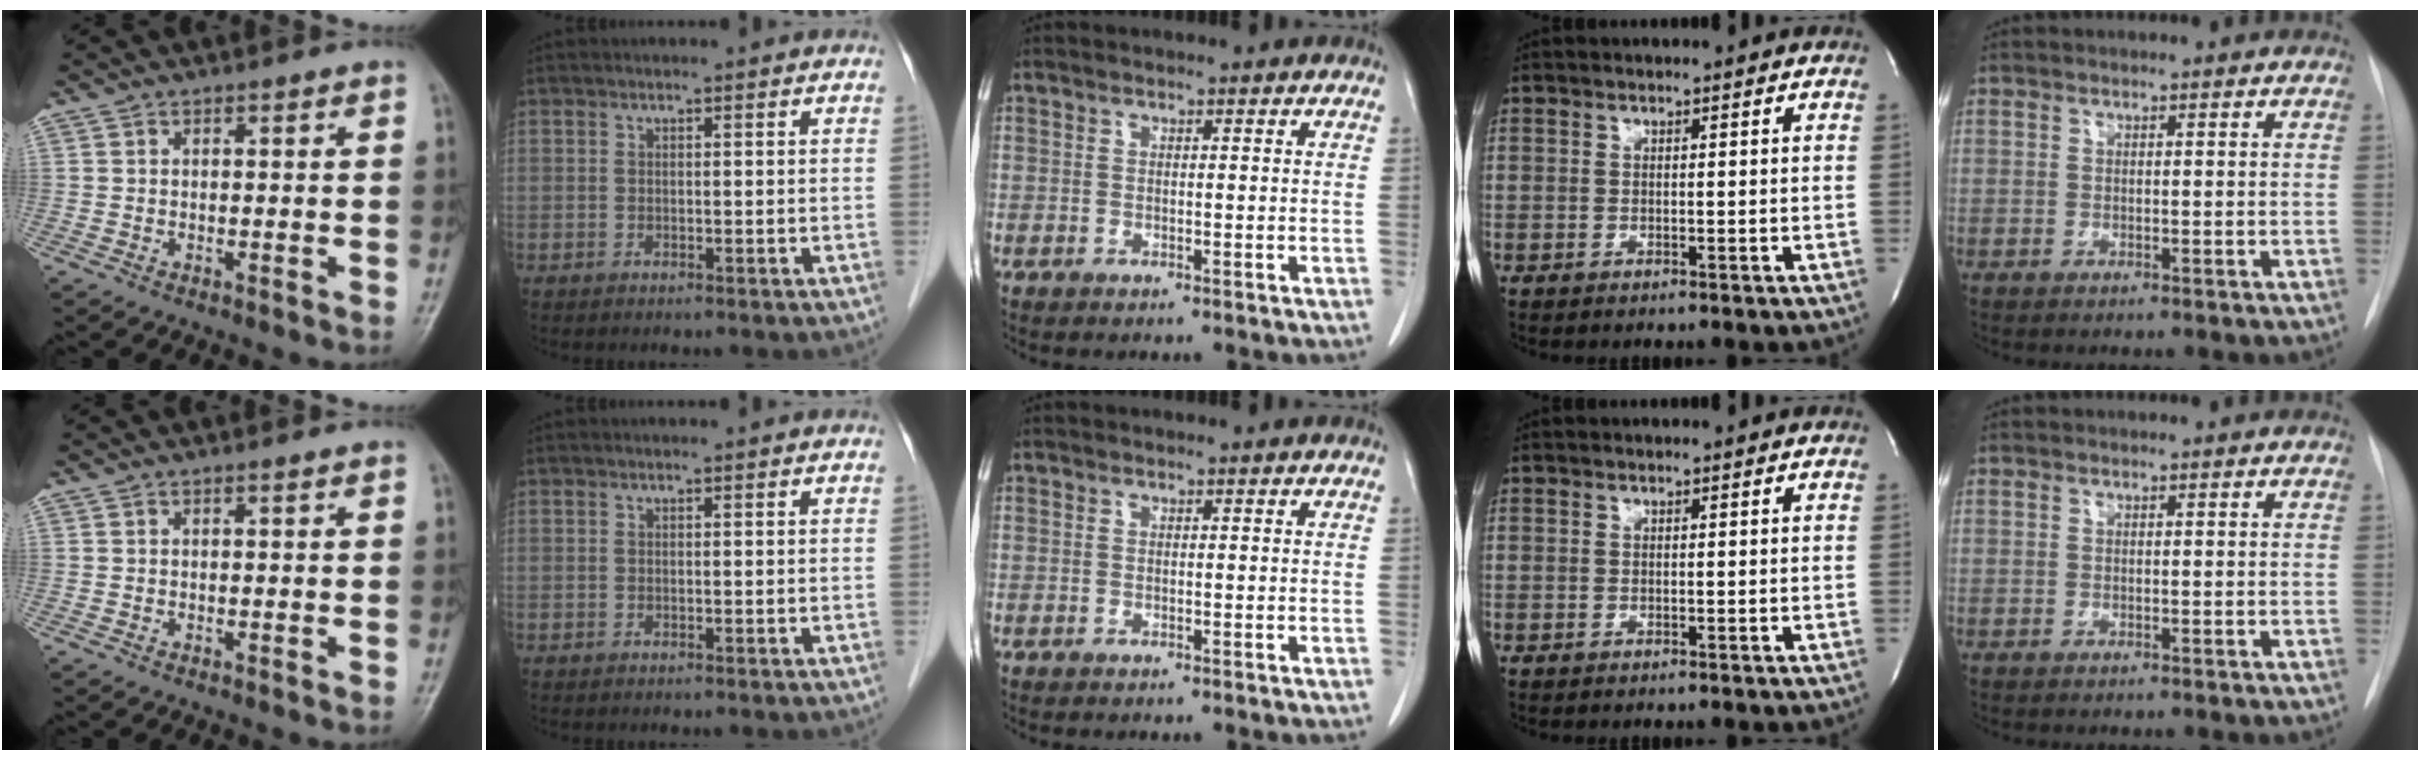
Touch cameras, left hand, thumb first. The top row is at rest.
{}